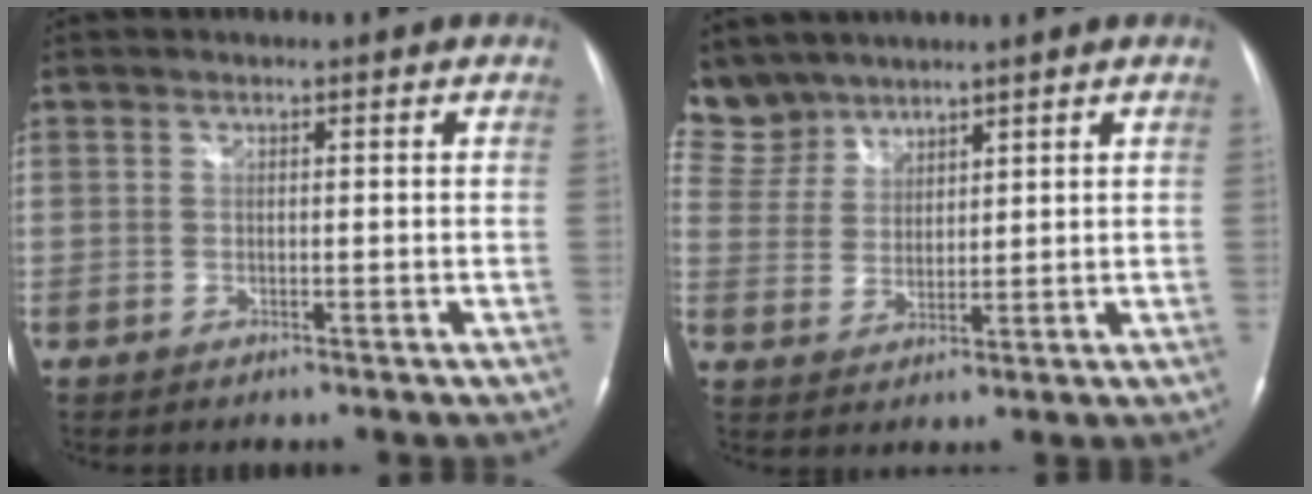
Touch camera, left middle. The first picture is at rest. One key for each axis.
{"total": 7.3, "fx": 6.6, "fy": 3.2, "fz": -0.1, "tx": -0.005, "ty": 0.011, "tz": 0.145}